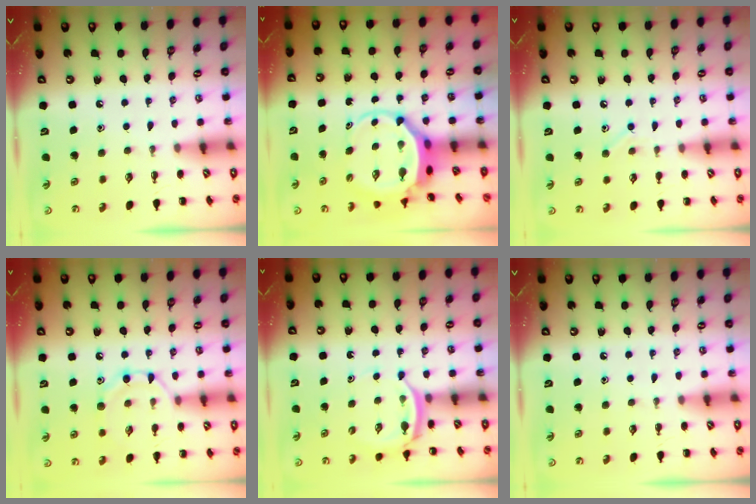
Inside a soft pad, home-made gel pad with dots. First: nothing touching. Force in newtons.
{"total": 5.1, "press": 5.0, "slide": 1.0}
{"total": 7.1, "press": 6.9, "slide": 1.5}
{"total": 9.1, "press": 9.0, "slide": 1.0}
{"total": 4.0, "press": 3.8, "slide": 1.3}
{"total": 0.0}